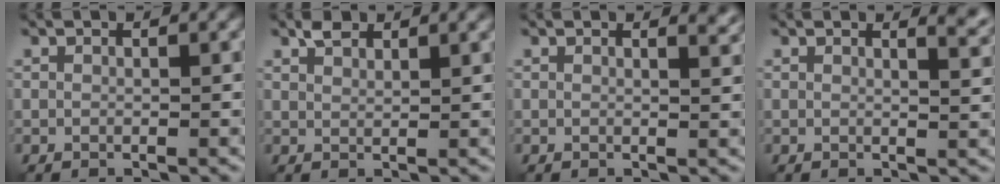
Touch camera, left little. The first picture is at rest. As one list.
[{"total": 1.8, "force": [1.5, 0.6, 0.9], "torque": [-0.017, 0.003, 0.028]}, {"total": 1.9, "force": [1.6, 0.6, 0.8], "torque": [-0.002, -0.001, 0.015]}, {"total": 2.8, "force": [2.2, 1.0, 1.5], "torque": [0.000, 0.004, 0.019]}]